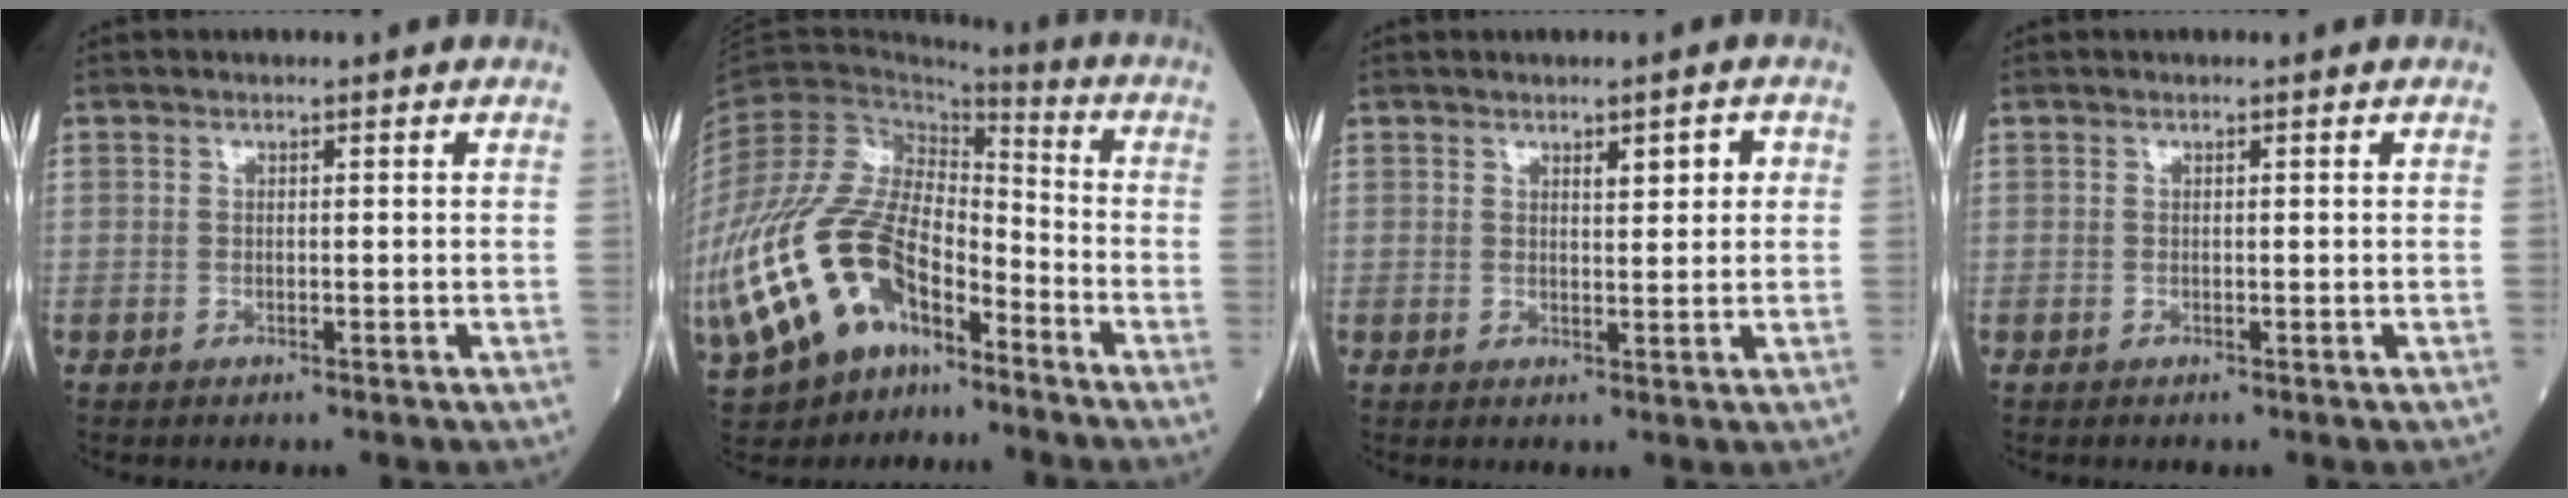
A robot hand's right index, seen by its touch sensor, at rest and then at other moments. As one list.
[{"total": 20.7, "force": [-10.8, 9.9, 14.7], "torque": [-0.319, 0.000, -0.195]}, {"total": 2.8, "force": [1.1, 0.9, 2.4], "torque": [-0.035, 0.002, 0.018]}, {"total": 0.0}]